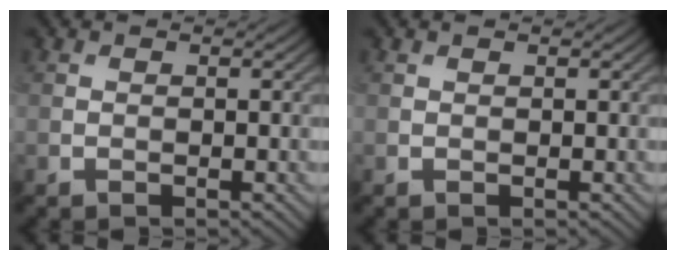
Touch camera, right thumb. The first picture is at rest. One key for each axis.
{"total": 0.0}